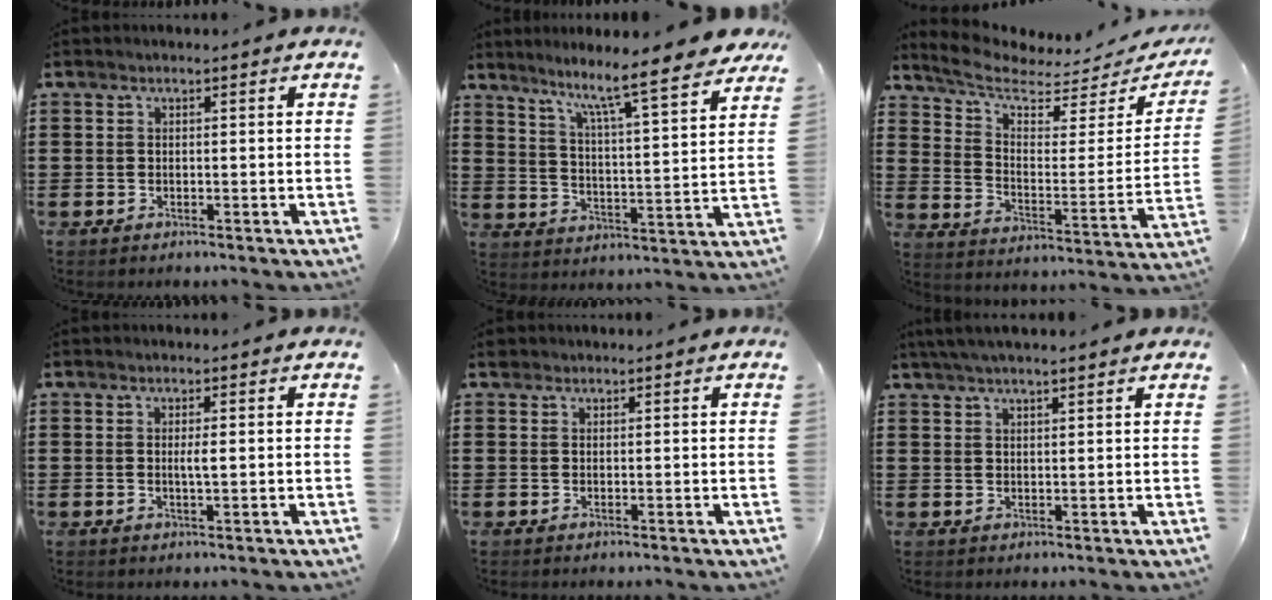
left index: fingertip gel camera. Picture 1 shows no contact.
{"total": 7.7, "force": [6.8, -0.5, 3.6], "torque": [-0.083, -0.057, 0.105]}
{"total": 6.1, "force": [5.0, 1.7, 2.9], "torque": [-0.083, -0.038, 0.086]}
{"total": 1.7, "force": [0.2, 0.1, 1.7], "torque": [-0.032, -0.002, 0.002]}
{"total": 0.9, "force": [0.7, 0.5, 0.1], "torque": [-0.003, 0.004, 0.013]}
{"total": 2.9, "force": [2.4, 0.2, 1.6], "torque": [-0.037, 0.005, 0.045]}